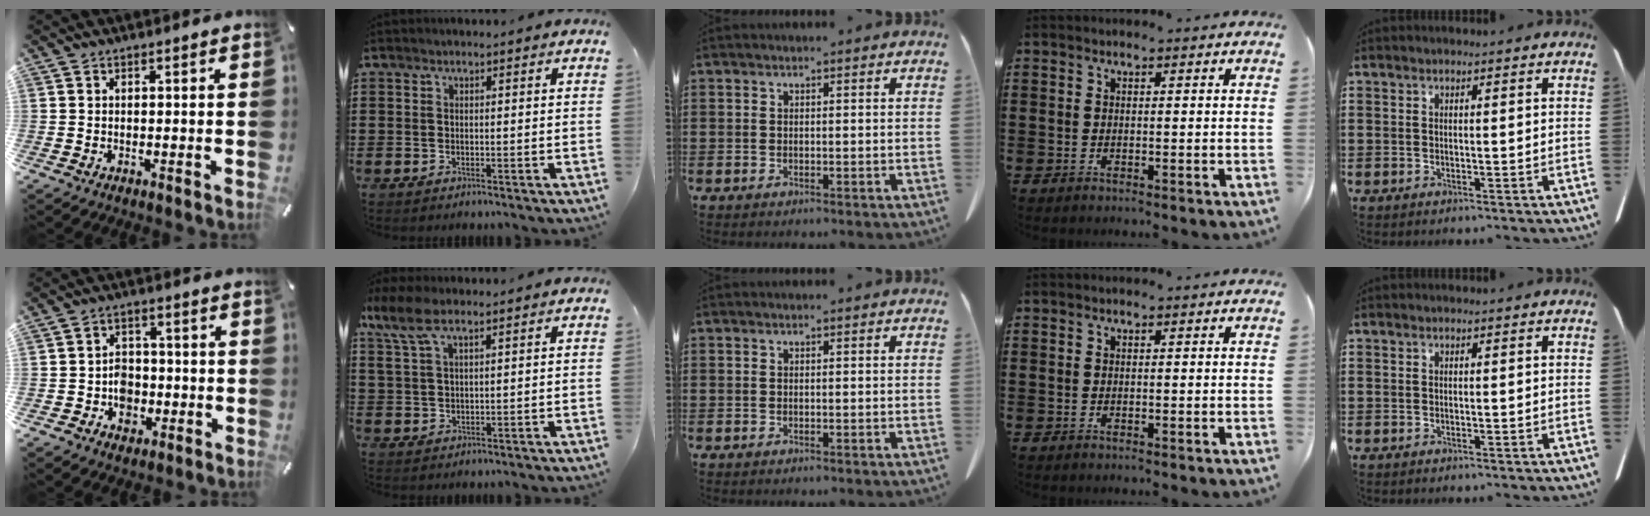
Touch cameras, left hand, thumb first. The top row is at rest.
{"thumb": {"total": 6.1, "force": [-1.7, 5.3, 2.5], "torque": [-0.029, 0.009, -0.029]}, "index": {"total": 6.1, "force": [4.0, 1.6, 4.3], "torque": [-0.108, -0.004, 0.070]}}